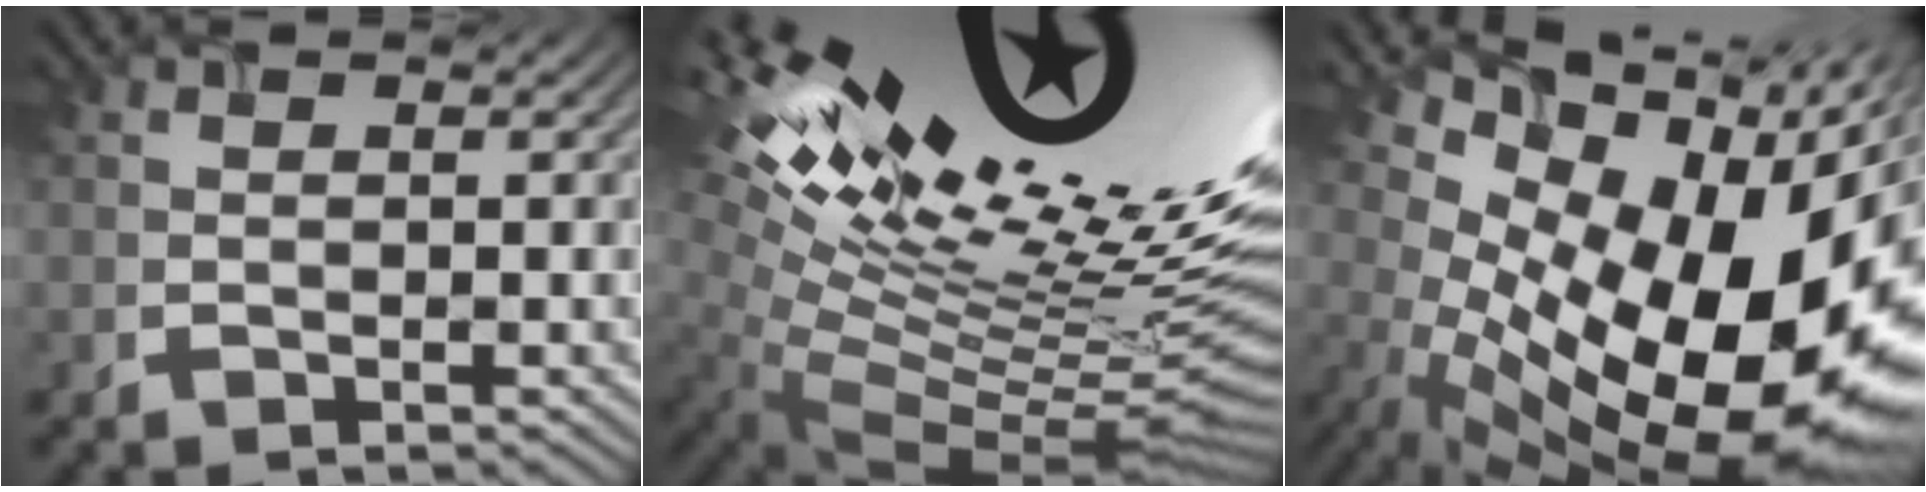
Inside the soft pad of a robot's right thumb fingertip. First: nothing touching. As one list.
[{"total": 19.9, "force": [9.0, 6.1, 16.7], "torque": [-0.262, 0.020, 0.148]}, {"total": 19.1, "force": [-1.1, 10.9, 15.6], "torque": [-0.221, -0.042, 0.012]}]